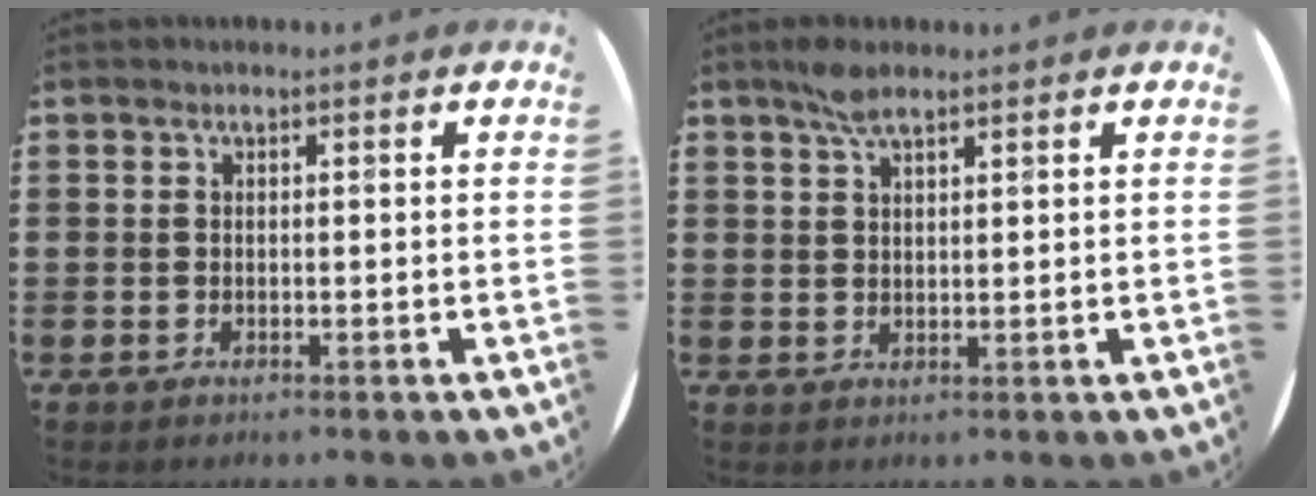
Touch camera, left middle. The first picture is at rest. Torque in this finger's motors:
{"motor_torque": [0.36, 0.21, 0.25, 0.08]}